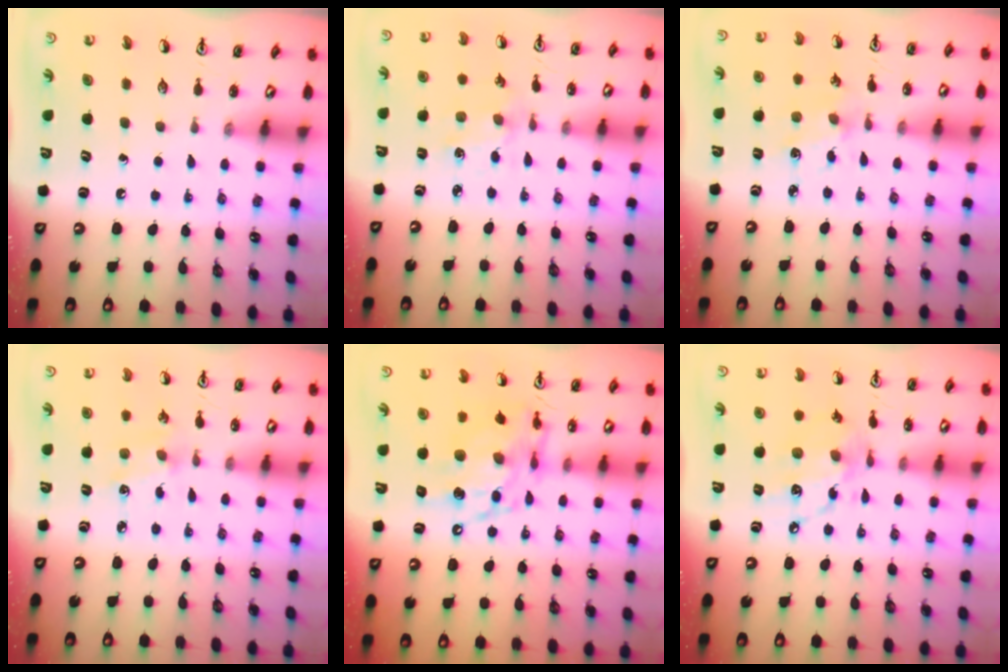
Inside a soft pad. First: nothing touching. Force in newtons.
{"total": 2.0, "press": 1.9, "slide": 0.4}
{"total": 2.0, "press": 2.0, "slide": 0.5}
{"total": 2.4, "press": 2.4, "slide": 0.6}
{"total": 14.2, "press": 14.2, "slide": 1.2}
{"total": 13.0, "press": 13.0, "slide": 1.0}